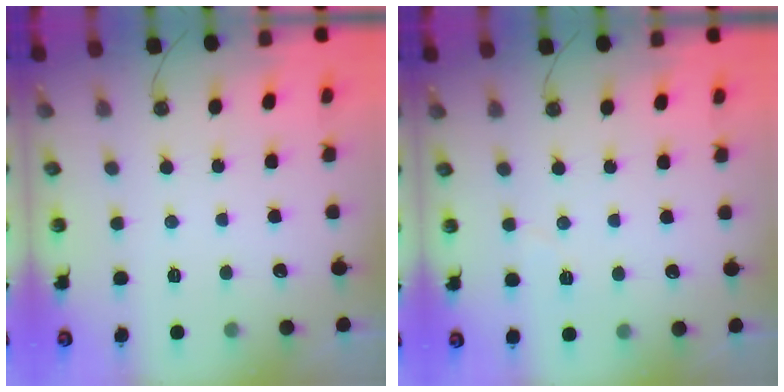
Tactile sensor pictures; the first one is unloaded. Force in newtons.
{"total": 4.6, "press": 4.3, "slide": 1.8}